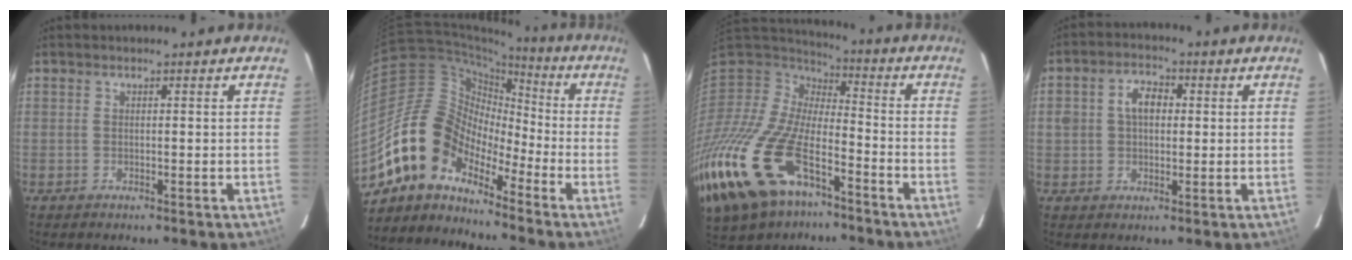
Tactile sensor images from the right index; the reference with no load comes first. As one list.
[{"total": 12.5, "force": [-9.6, 6.5, 4.6], "torque": [-0.082, 0.028, -0.201]}, {"total": 30.0, "force": [-17.5, 14.4, 19.5], "torque": [-0.438, -0.055, -0.310]}, {"total": 5.6, "force": [0.8, 4.1, 3.7], "torque": [-0.067, 0.019, 0.016]}]